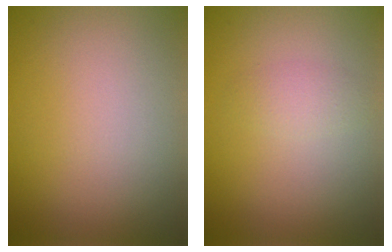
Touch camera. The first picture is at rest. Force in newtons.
{"total": 1.4, "press": 1.4, "slide": 0.1}